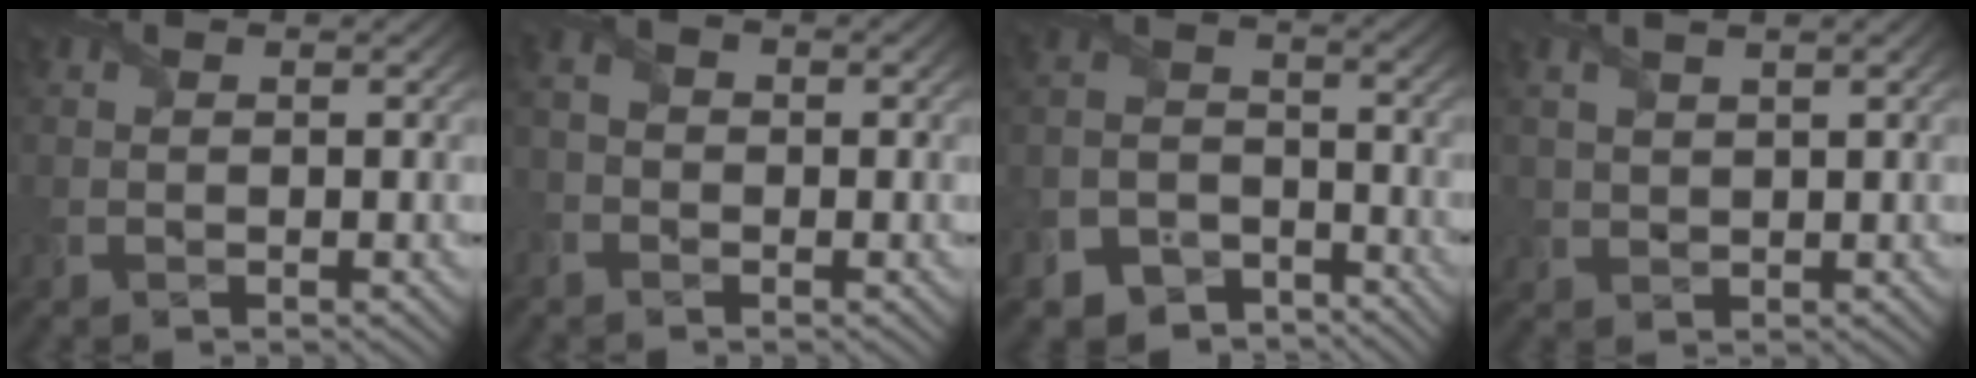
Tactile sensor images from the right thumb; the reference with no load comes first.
{"total": 2.2, "force": [-1.3, 1.6, 1.0], "torque": [-0.022, 0.006, -0.029]}
{"total": 8.2, "force": [-6.2, 4.7, 2.5], "torque": [-0.068, -0.020, -0.121]}
{"total": 3.4, "force": [2.1, 1.1, 2.5], "torque": [-0.063, 0.009, 0.045]}